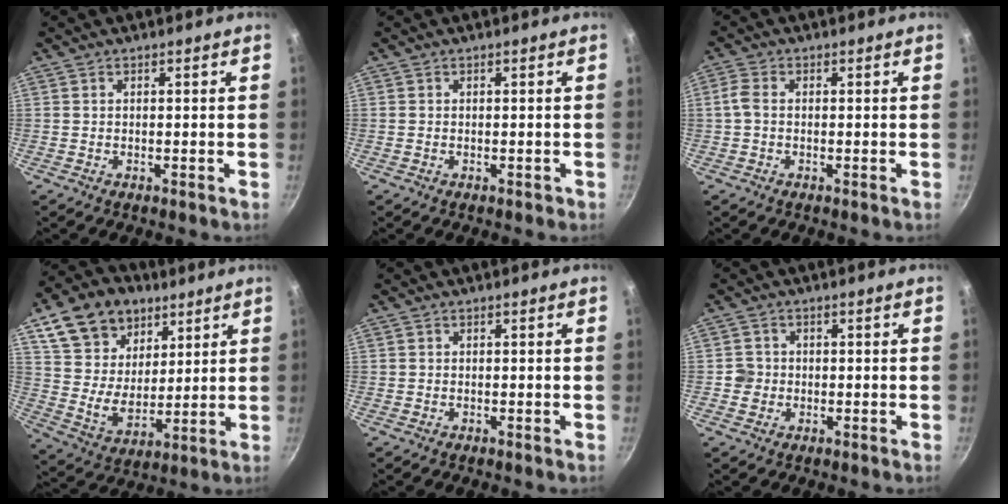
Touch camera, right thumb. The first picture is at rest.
{"total": 0.5, "force": [-0.1, 0.5, 0.2], "torque": [0.002, 0.000, -0.001]}
{"total": 2.9, "force": [-0.2, 2.0, 2.1], "torque": [-0.051, 0.008, -0.011]}
{"total": 18.6, "force": [9.4, 13.2, 9.2], "torque": [-0.141, -0.026, 0.173]}
{"total": 0.0}
{"total": 2.7, "force": [-0.4, 2.7, 0.5], "torque": [0.006, 0.009, -0.008]}